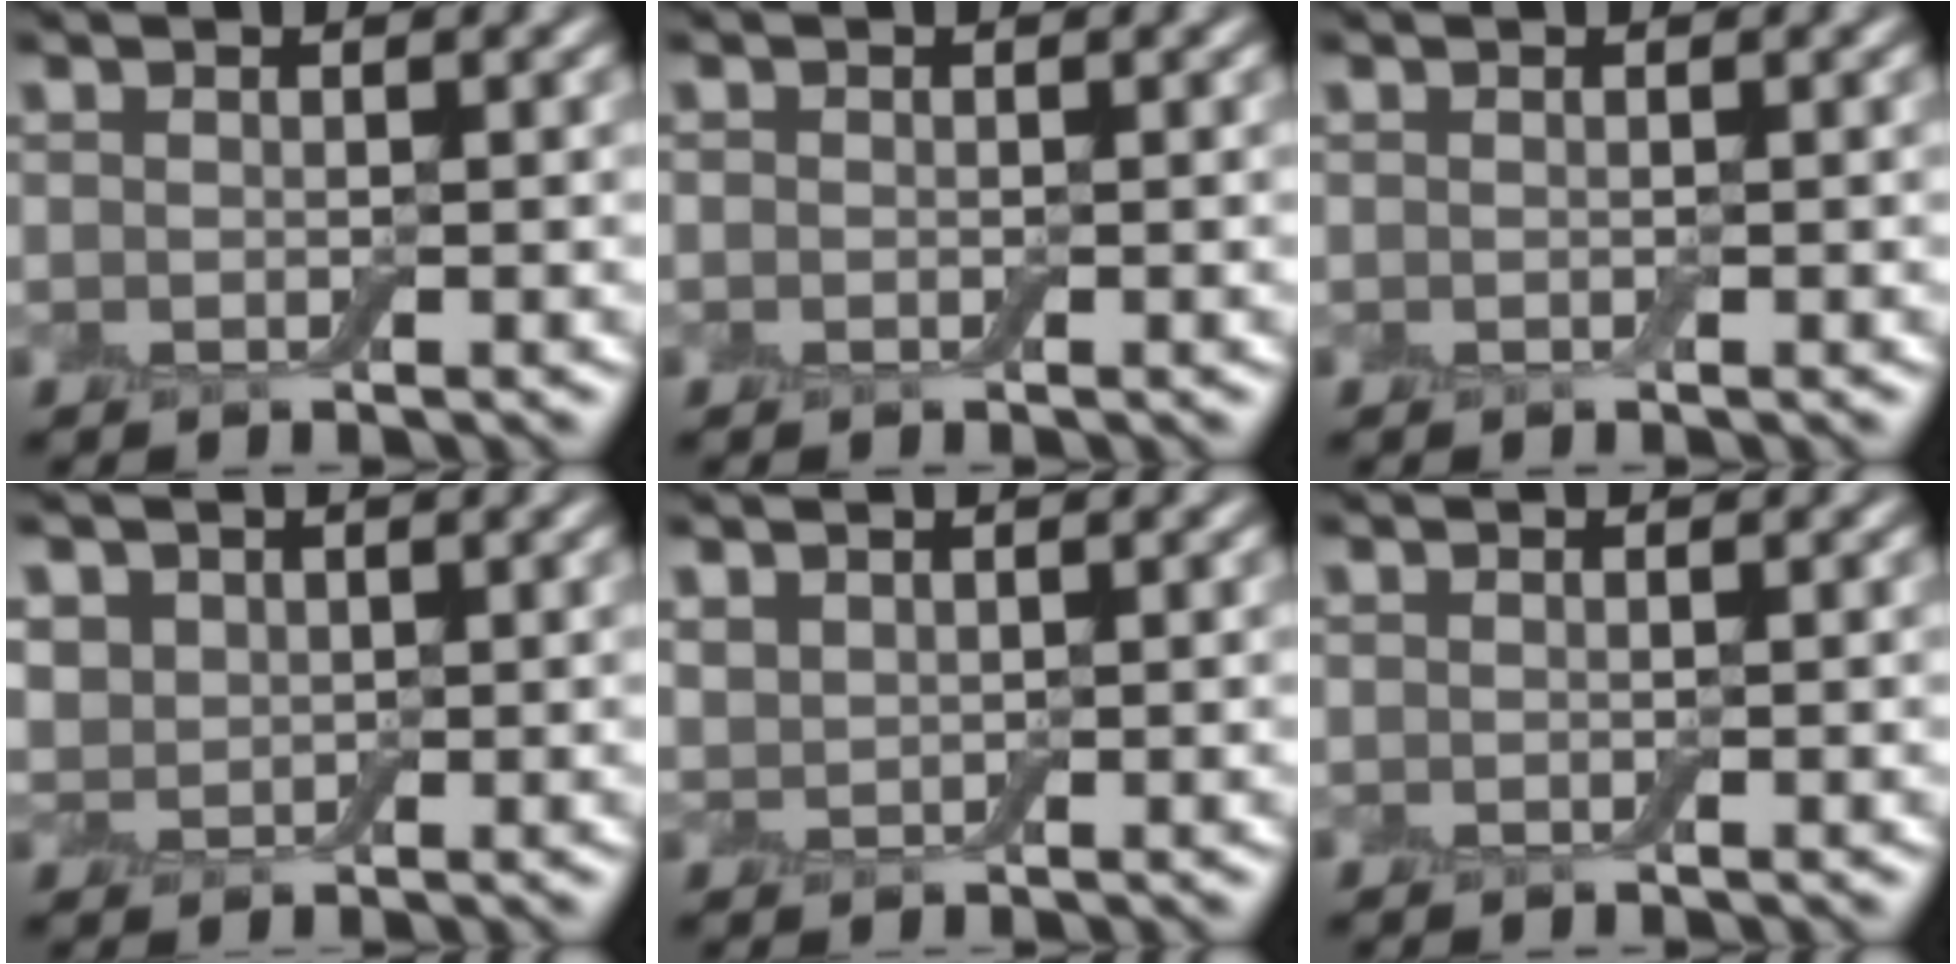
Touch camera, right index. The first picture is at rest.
{"total": 0.0}
{"total": 0.0}
{"total": 2.3, "force": [1.0, 1.9, 0.9], "torque": [-0.023, -0.002, 0.016]}
{"total": 1.2, "force": [0.9, 0.7, 0.3], "torque": [-0.012, 0.000, 0.023]}
{"total": 0.0}